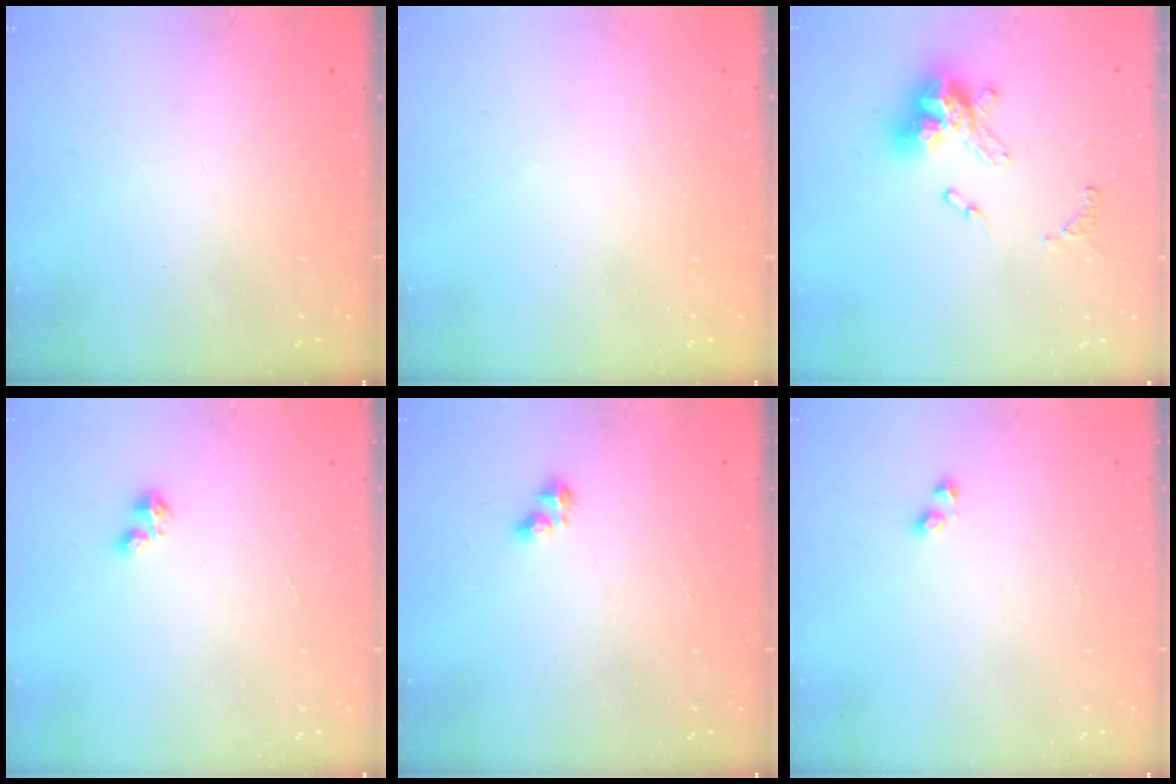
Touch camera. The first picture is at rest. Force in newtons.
{"total": 0.0}
{"total": 13.4, "press": 13.4, "slide": 1.3}
{"total": 2.7, "press": 2.7, "slide": 0.4}
{"total": 3.2, "press": 3.2, "slide": 0.5}
{"total": 2.9, "press": 2.7, "slide": 1.1}